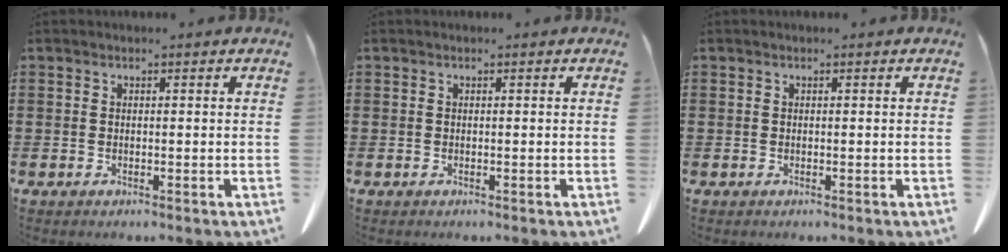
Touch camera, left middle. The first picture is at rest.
{"total": 0.0}
{"total": 0.0}